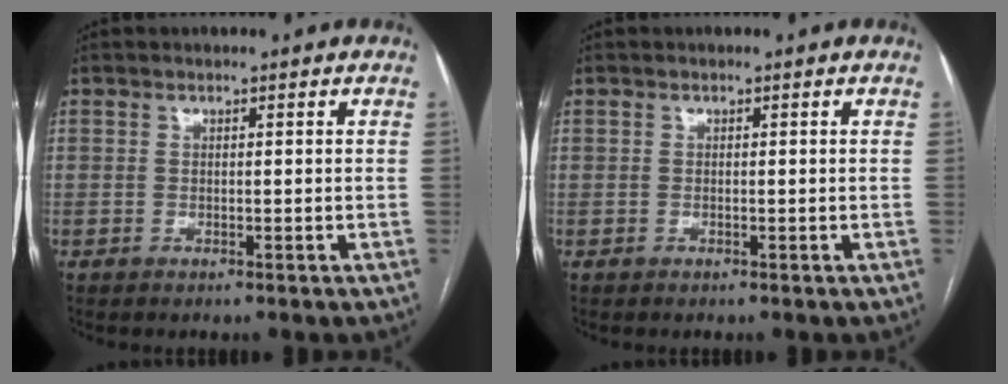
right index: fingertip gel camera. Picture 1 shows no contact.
{"total": 0.0}